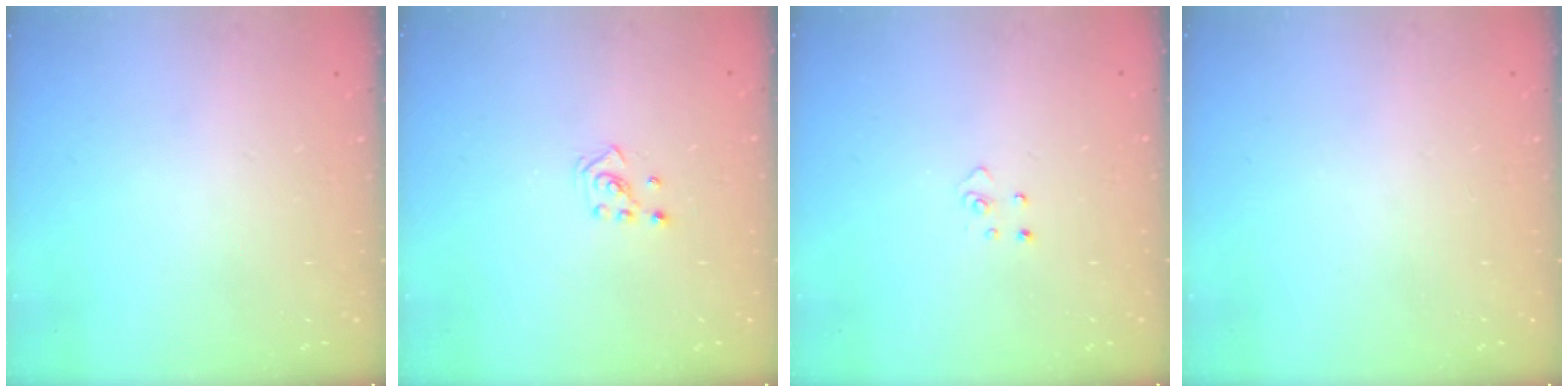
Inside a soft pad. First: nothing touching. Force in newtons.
{"total": 2.1, "press": 1.9, "slide": 0.8}
{"total": 3.2, "press": 3.2, "slide": 0.2}
{"total": 0.0}